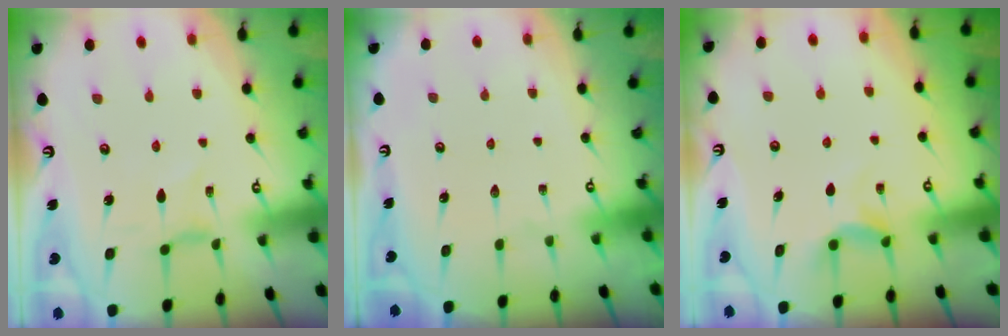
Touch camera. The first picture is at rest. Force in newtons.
{"total": 0.0}
{"total": 4.3, "press": 4.3, "slide": 0.6}